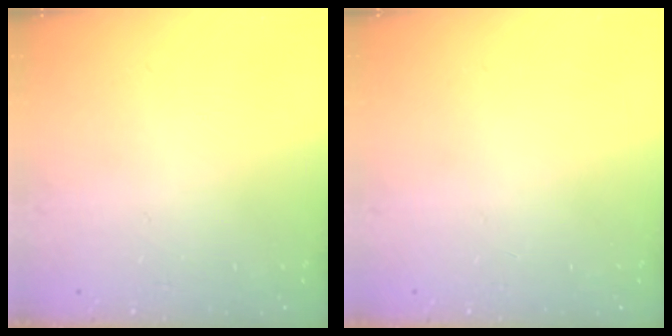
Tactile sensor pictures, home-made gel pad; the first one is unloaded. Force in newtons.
{"total": 0.0}